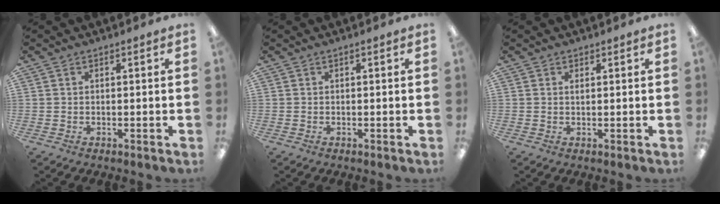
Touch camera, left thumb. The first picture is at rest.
{"total": 0.0}
{"total": 0.8, "force": [0.6, 0.4, 0.4], "torque": [-0.008, 0.000, 0.011]}